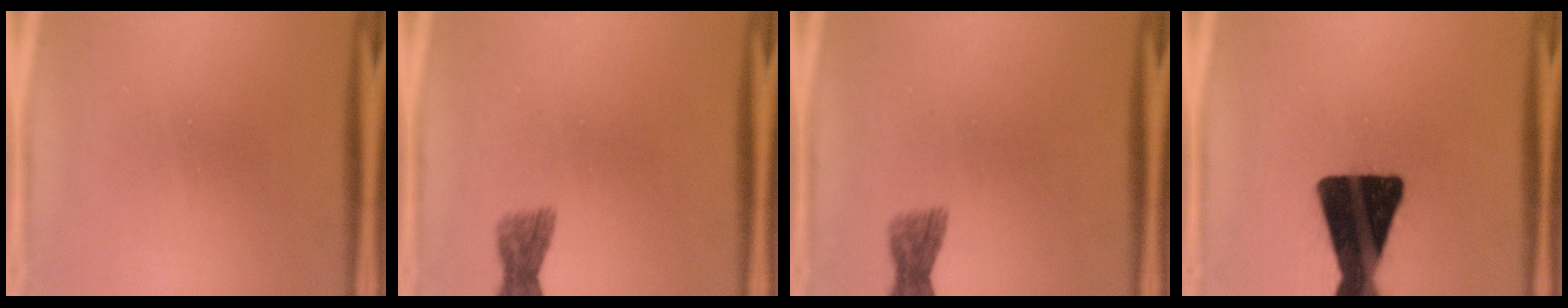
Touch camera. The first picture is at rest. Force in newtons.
{"total": 1.8}
{"total": 1.8}
{"total": 19.3}